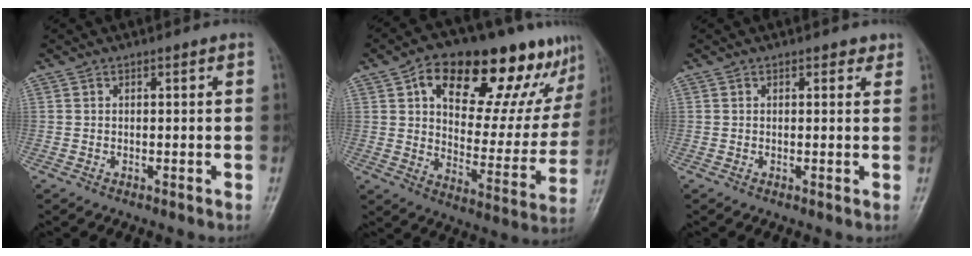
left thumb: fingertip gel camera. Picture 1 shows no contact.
{"total": 25.5, "force": [14.6, 11.6, 17.5], "torque": [-0.193, -0.027, 0.220]}
{"total": 1.4, "force": [0.9, 0.8, 0.6], "torque": [0.006, -0.004, 0.008]}